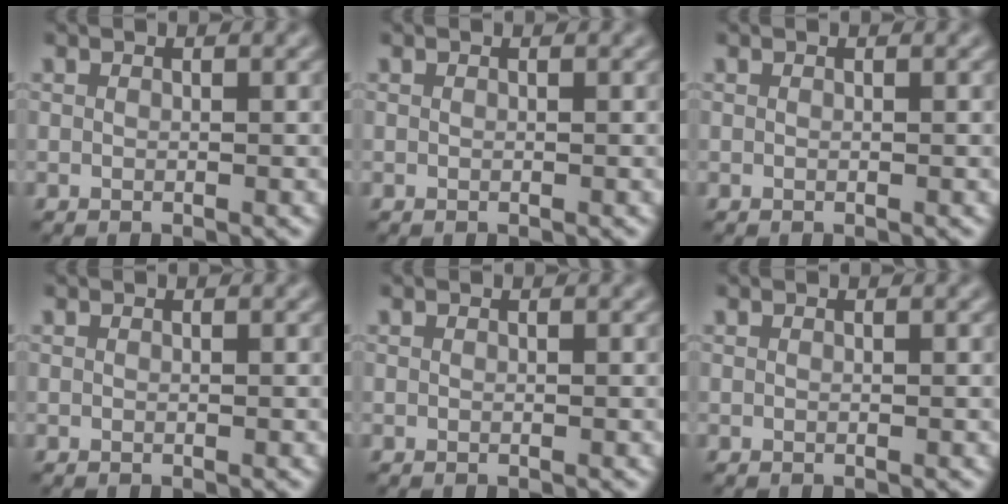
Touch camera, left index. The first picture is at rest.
{"total": 0.0}
{"total": 0.0}
{"total": 0.0}
{"total": 0.0}
{"total": 0.0}